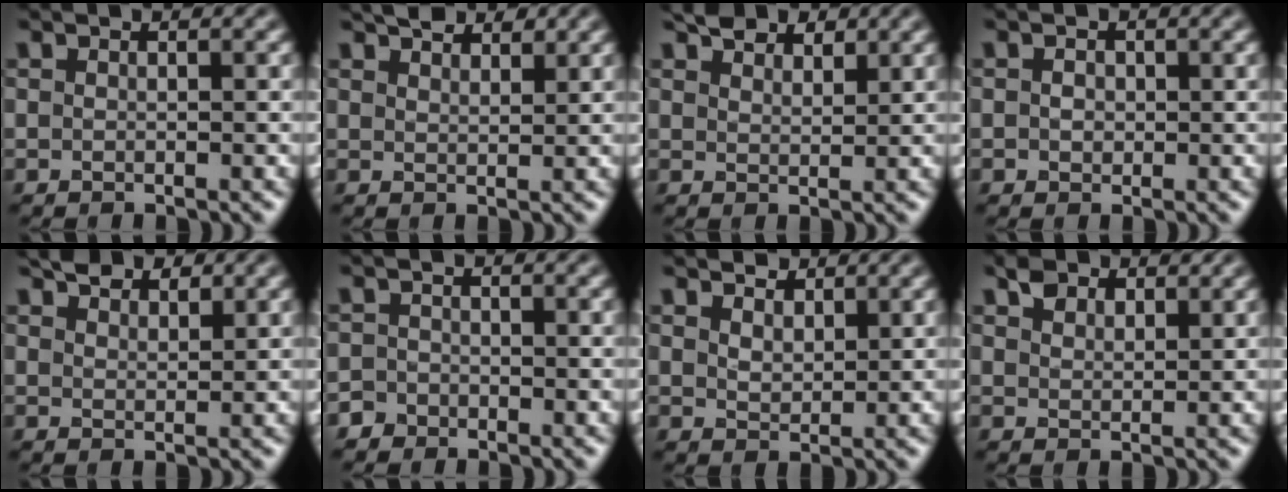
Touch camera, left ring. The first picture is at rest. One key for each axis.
{"total": 2.8, "fx": 2.5, "fy": 0.9, "fz": 1.0, "tx": -0.015, "ty": 0.006, "tz": 0.041}
{"total": 2.8, "fx": 2.4, "fy": 1.2, "fz": 0.9, "tx": -0.016, "ty": 0.006, "tz": 0.040}
{"total": 1.1, "fx": 0.2, "fy": 1.0, "fz": 0.5, "tx": -0.004, "ty": -0.001, "tz": 0.002}
{"total": 2.5, "fx": 2.1, "fy": 1.1, "fz": 0.8, "tx": -0.012, "ty": 0.006, "tz": 0.038}
{"total": 1.4, "fx": -1.1, "fy": 0.9, "fz": -0.1, "tx": 0.009, "ty": 0.006, "tz": -0.022}
{"total": 2.6, "fx": 2.1, "fy": 1.2, "fz": 0.9, "tx": -0.026, "ty": 0.000, "tz": 0.031}
{"total": 2.3, "fx": 1.7, "fy": 1.3, "fz": 0.7, "tx": -0.017, "ty": 0.002, "tz": 0.032}